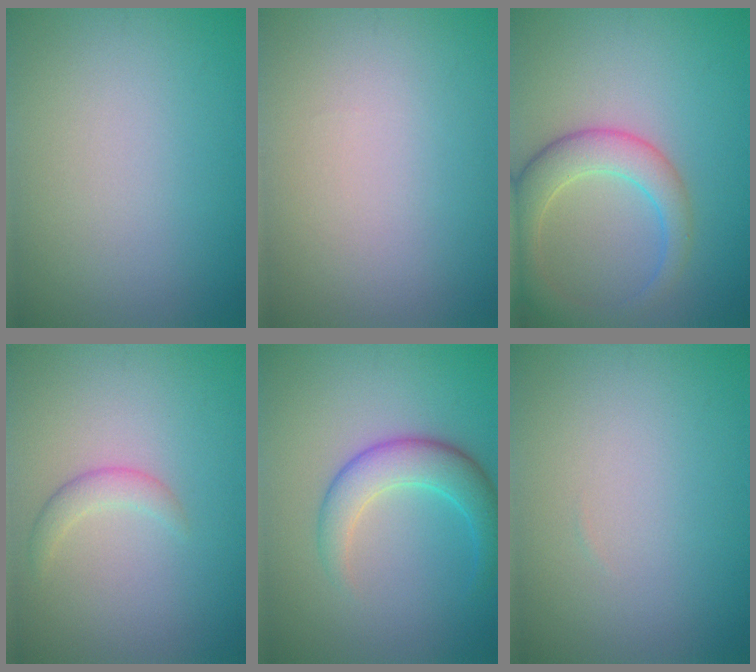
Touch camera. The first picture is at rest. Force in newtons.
{"total": 0.0}
{"total": 4.7, "press": 4.7, "slide": 0.3}
{"total": 1.6, "press": 1.6, "slide": 0.1}
{"total": 4.2, "press": 4.2, "slide": 0.1}
{"total": 0.0}